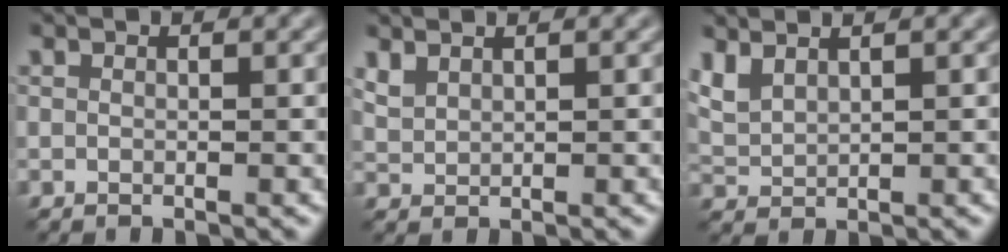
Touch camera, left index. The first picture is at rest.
{"total": 1.5, "force": [1.3, 0.5, 0.6], "torque": [-0.019, 0.003, 0.033]}
{"total": 2.4, "force": [1.9, 0.9, 1.3], "torque": [-0.037, 0.007, 0.046]}